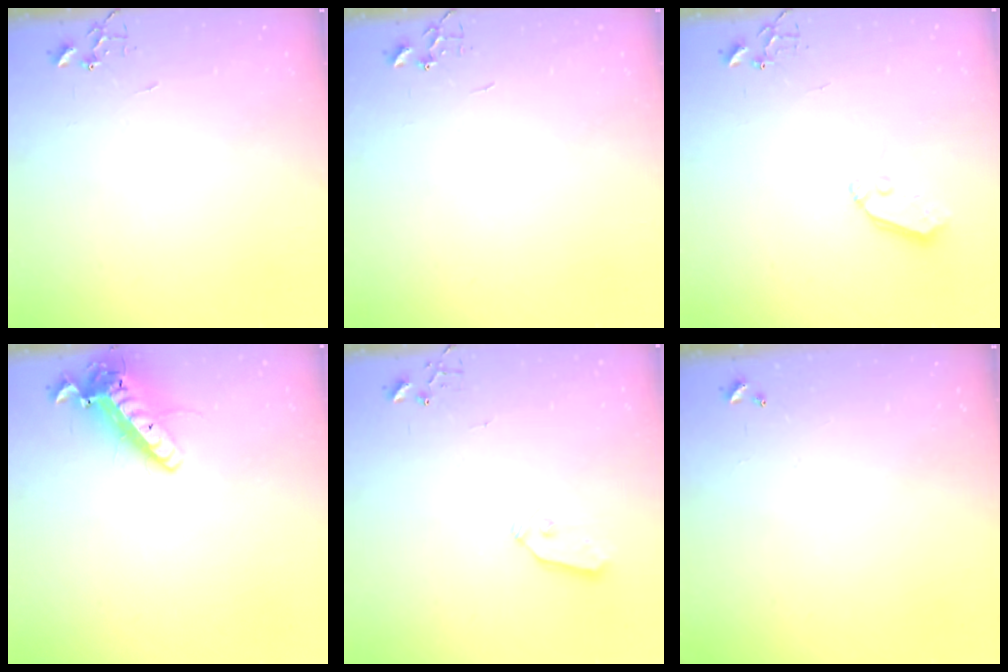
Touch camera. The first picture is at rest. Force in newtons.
{"total": 0.0}
{"total": 6.9, "press": 6.9, "slide": 0.5}
{"total": 14.7, "press": 14.4, "slide": 2.9}
{"total": 6.3, "press": 6.3, "slide": 0.1}
{"total": 0.0}